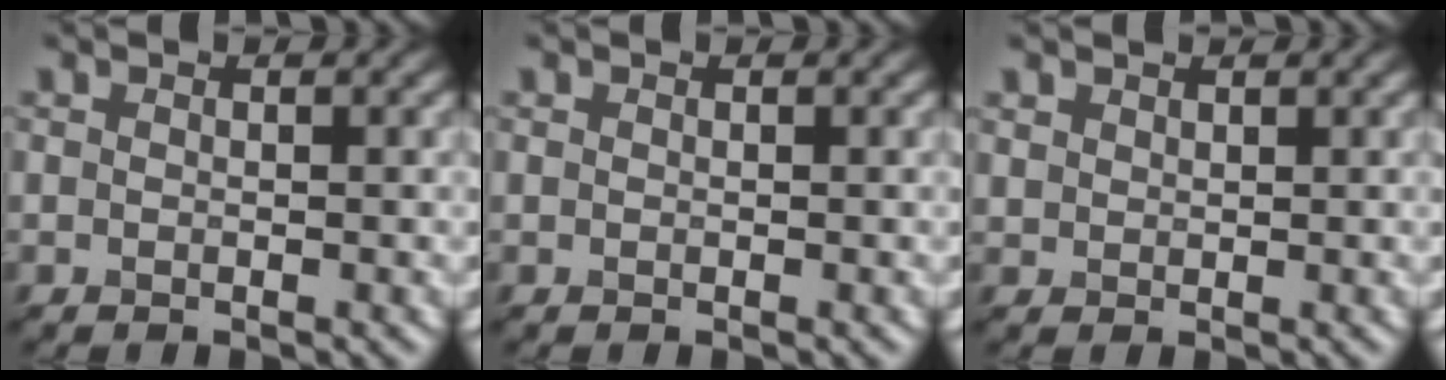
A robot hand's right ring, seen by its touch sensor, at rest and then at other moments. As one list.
[{"total": 0.0}, {"total": 1.7, "force": [0.1, -1.0, -1.4], "torque": [-0.008, -0.003, 0.026]}]